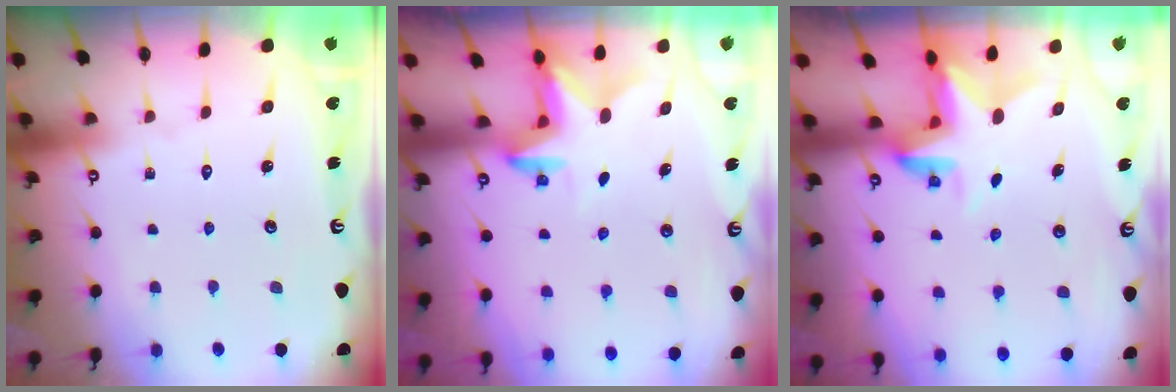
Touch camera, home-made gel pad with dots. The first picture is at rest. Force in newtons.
{"total": 2.8, "press": 2.8, "slide": 0.6}
{"total": 4.3, "press": 4.3, "slide": 0.2}